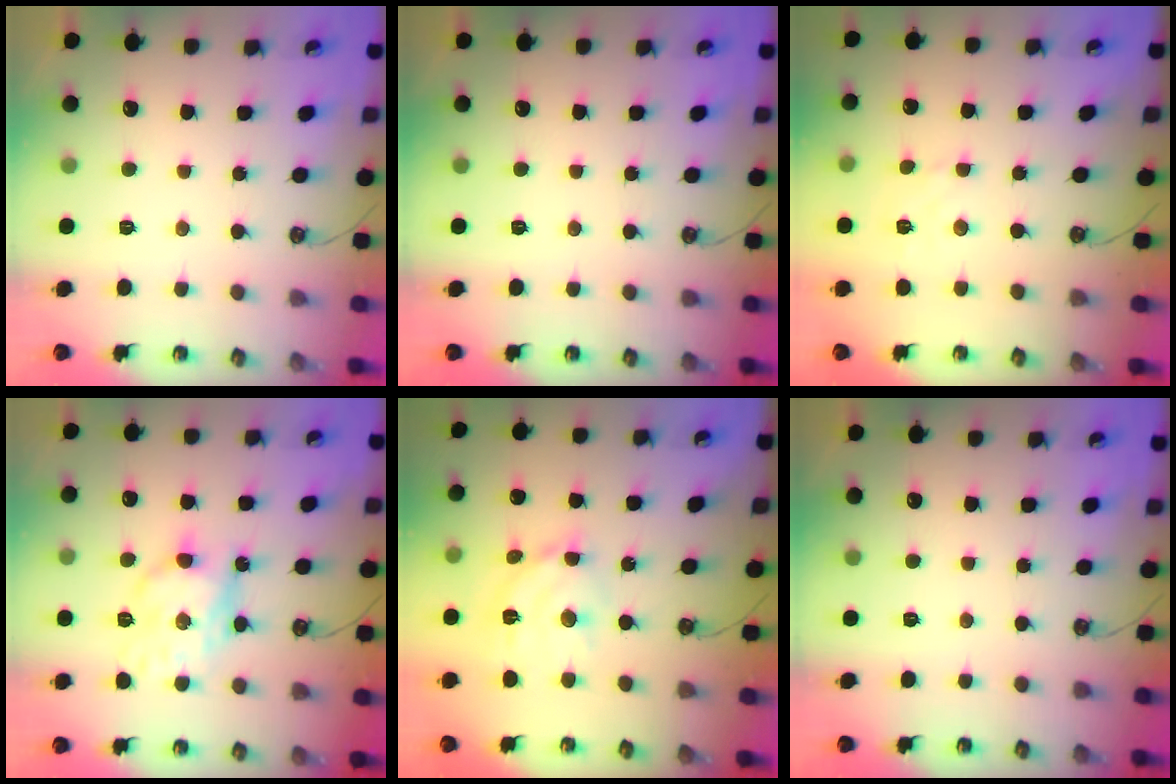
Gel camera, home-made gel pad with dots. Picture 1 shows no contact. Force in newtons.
{"total": 0.0}
{"total": 2.8, "press": 2.7, "slide": 0.5}
{"total": 13.0, "press": 13.0, "slide": 0.7}
{"total": 12.0, "press": 12.0, "slide": 1.0}
{"total": 0.0}